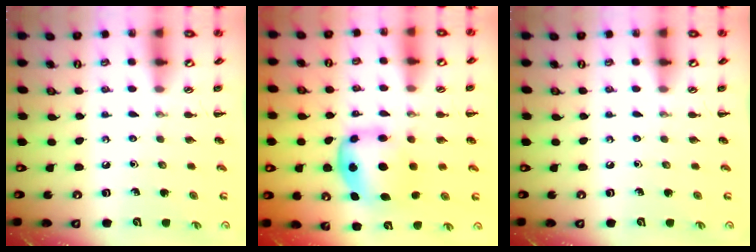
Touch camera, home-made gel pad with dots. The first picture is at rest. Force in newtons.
{"total": 6.1, "press": 6.0, "slide": 0.8}
{"total": 0.0}